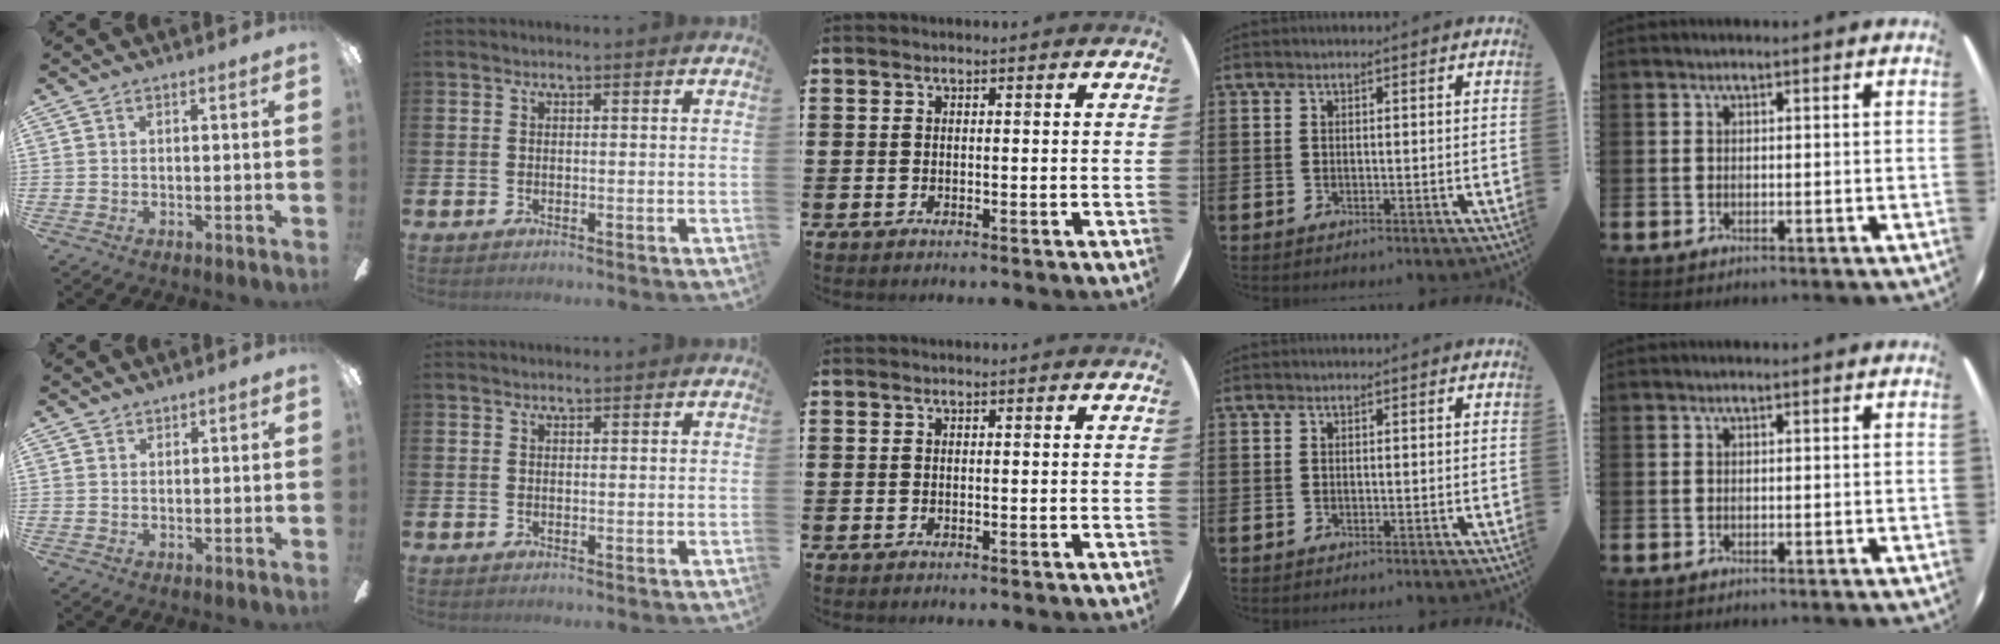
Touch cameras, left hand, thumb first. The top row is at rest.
{"thumb": {"total": 1.2, "force": [1.0, 0.5, 0.0], "torque": [0.000, 0.000, 0.020]}, "index": {"total": 0.8, "force": [0.7, 0.2, 0.1], "torque": [0.012, -0.003, 0.010]}}